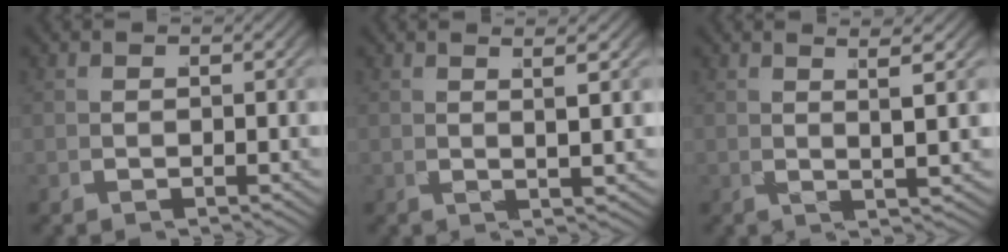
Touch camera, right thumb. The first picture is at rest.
{"total": 2.5, "force": [1.6, 0.1, 1.9], "torque": [-0.040, 0.002, 0.026]}
{"total": 3.2, "force": [2.0, 0.0, 2.5], "torque": [-0.049, 0.002, 0.034]}